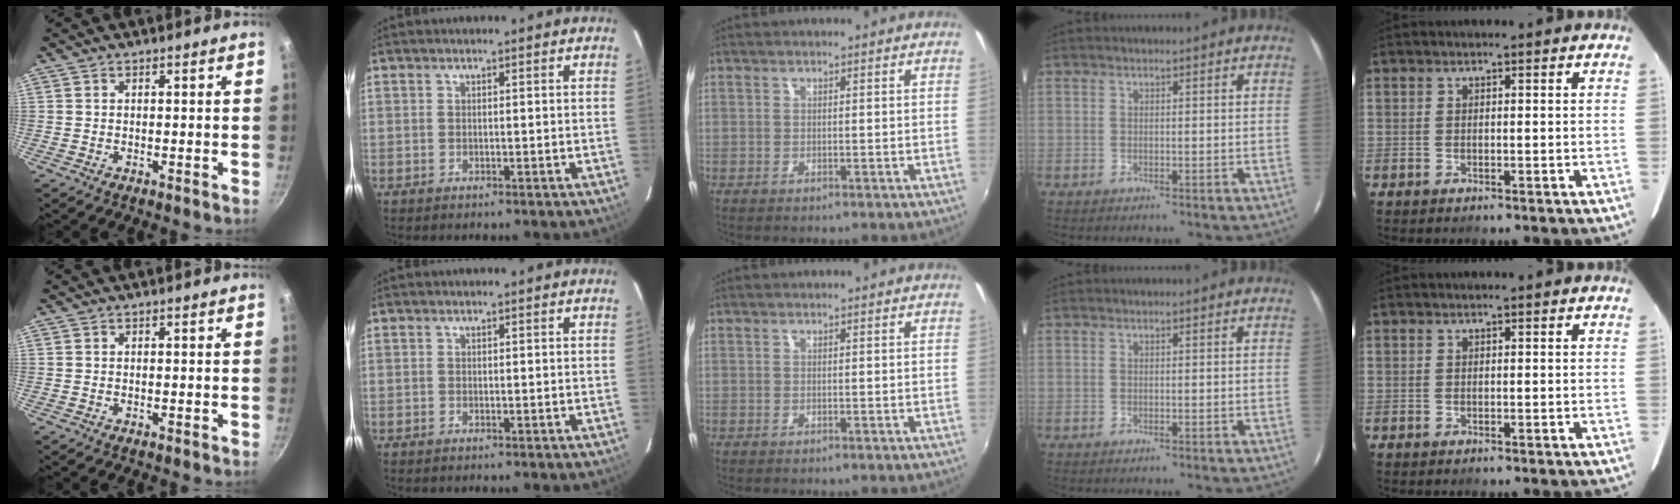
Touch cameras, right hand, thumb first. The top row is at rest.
{}